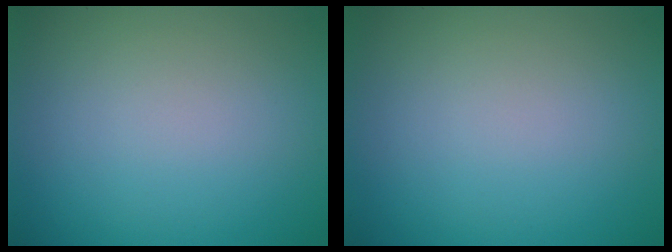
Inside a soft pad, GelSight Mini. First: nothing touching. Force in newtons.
{"total": 0.0}